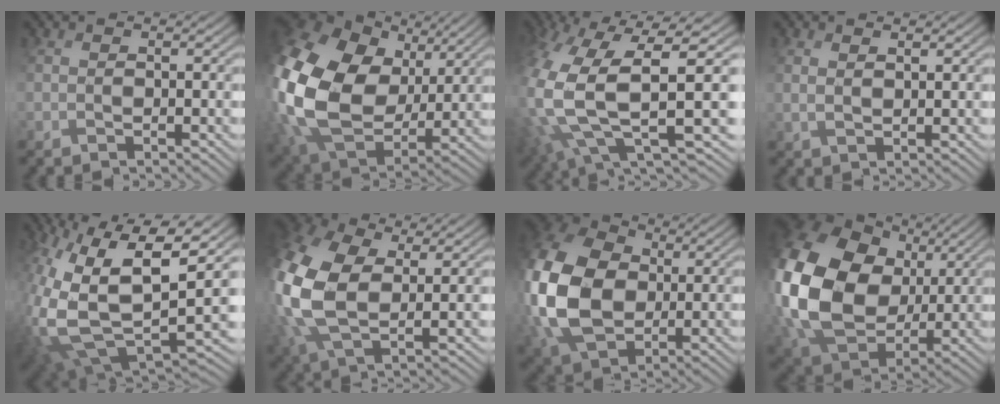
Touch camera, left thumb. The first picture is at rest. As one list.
[{"total": 21.9, "force": [4.0, 16.4, 14.0], "torque": [-0.387, -0.026, 0.116]}, {"total": 13.5, "force": [-1.3, 6.8, 11.6], "torque": [-0.309, -0.044, 0.011]}, {"total": 1.8, "force": [1.3, 0.5, 1.2], "torque": [-0.024, -0.001, 0.029]}, {"total": 17.5, "force": [-1.1, 10.5, 13.9], "torque": [-0.328, -0.067, 0.022]}, {"total": 16.3, "force": [1.3, 10.6, 12.4], "torque": [-0.352, -0.027, 0.037]}, {"total": 18.2, "force": [0.4, 13.4, 12.3], "torque": [-0.347, -0.020, 0.019]}, {"total": 21.9, "force": [3.7, 16.7, 13.7], "torque": [-0.394, -0.010, 0.096]}]